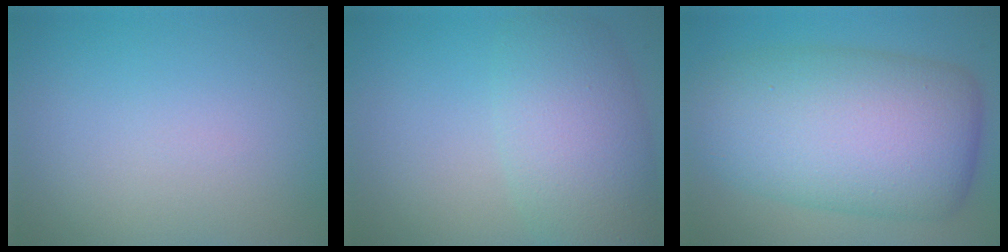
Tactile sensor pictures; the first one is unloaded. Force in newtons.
{"total": 6.1, "press": 6.1, "slide": 0.1}
{"total": 12.2, "press": 12.2, "slide": 0.2}